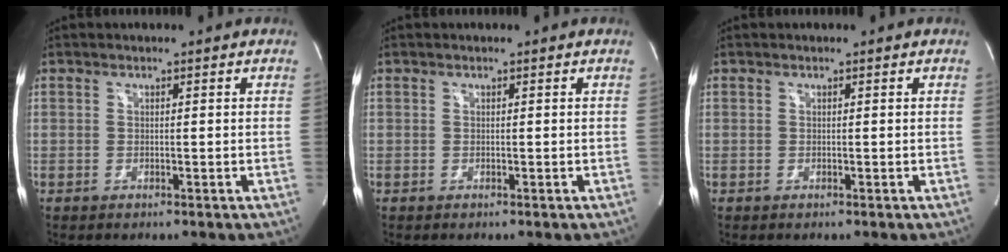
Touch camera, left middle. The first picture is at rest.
{"total": 0.0}
{"total": 0.0}